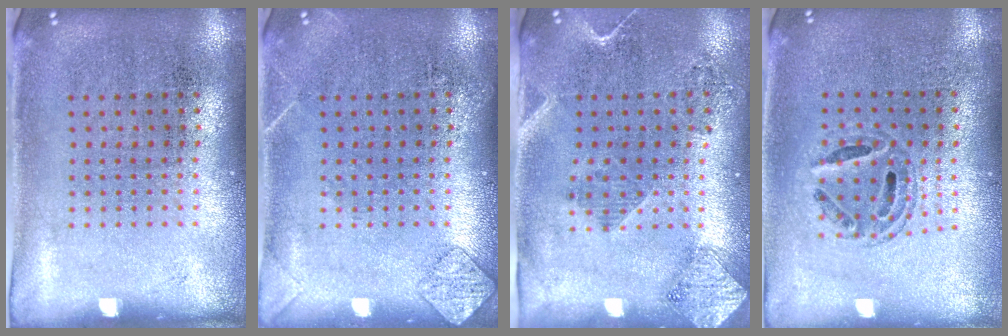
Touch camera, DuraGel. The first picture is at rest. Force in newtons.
{"total": 1.4, "press": 1.4, "slide": 0.1}
{"total": 1.9, "press": 1.7, "slide": 1.0}
{"total": 0.8, "press": 0.8, "slide": 0.2}